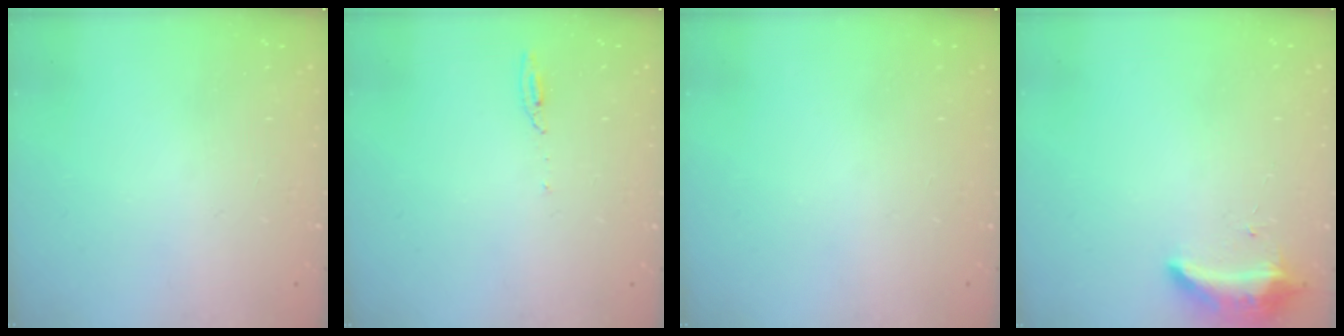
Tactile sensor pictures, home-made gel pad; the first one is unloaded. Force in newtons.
{"total": 4.1, "press": 4.0, "slide": 0.7}
{"total": 0.0}
{"total": 8.3, "press": 8.3, "slide": 0.2}